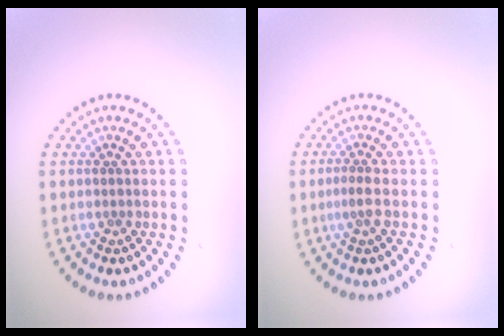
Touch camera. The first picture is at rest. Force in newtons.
{"total": 1.3, "press": 0.9, "slide": 0.8}